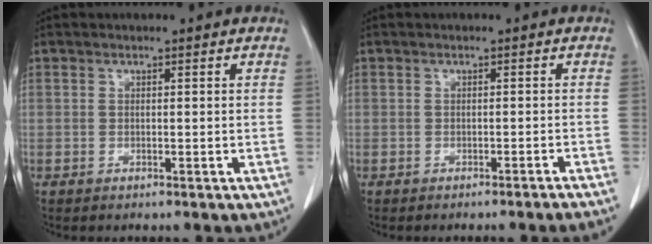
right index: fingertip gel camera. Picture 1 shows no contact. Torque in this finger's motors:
{"motor_torque": [0.27, -0.38, 0.09, 0.02]}